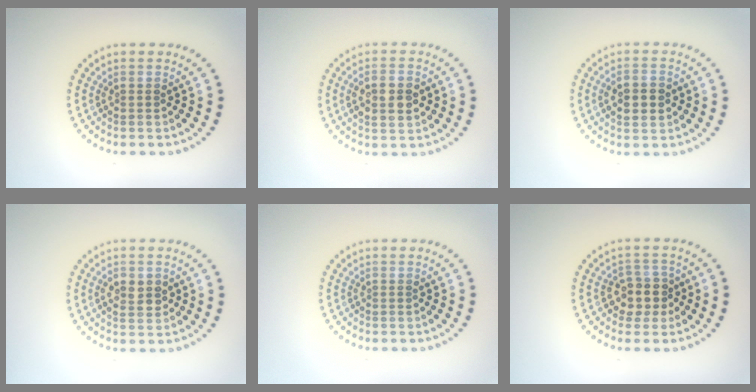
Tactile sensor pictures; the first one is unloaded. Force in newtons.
{"total": 2.9, "press": 2.9, "slide": 0.4}
{"total": 3.9, "press": 3.9, "slide": 0.2}
{"total": 2.3, "press": 2.3, "slide": 0.1}
{"total": 0.0}
{"total": 2.8, "press": 2.5, "slide": 1.3}